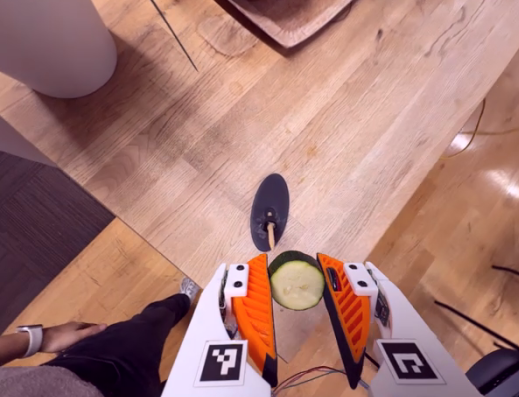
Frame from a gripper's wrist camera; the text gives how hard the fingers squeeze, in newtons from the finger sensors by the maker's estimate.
{"total": 7.9, "left": 7.7, "right": 8.2}